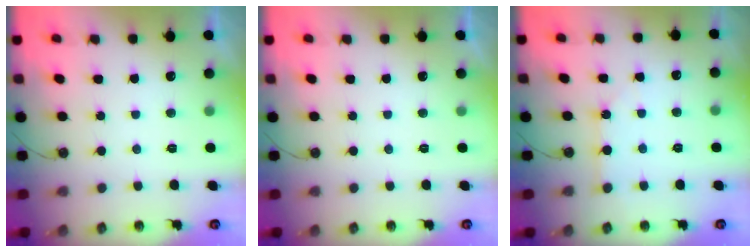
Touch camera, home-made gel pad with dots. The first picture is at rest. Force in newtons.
{"total": 0.0}
{"total": 1.9, "press": 1.9, "slide": 0.0}